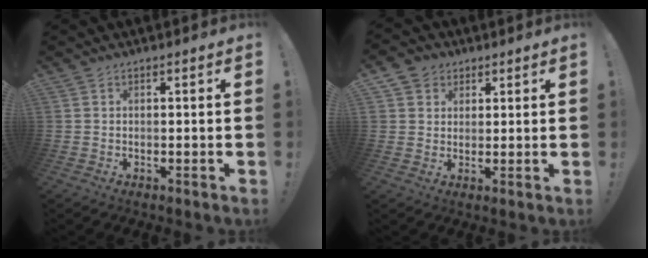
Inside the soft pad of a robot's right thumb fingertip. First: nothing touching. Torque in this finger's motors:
{"motor_torque": [0.00, 0.00, 0.37, 0.31, 0.00]}